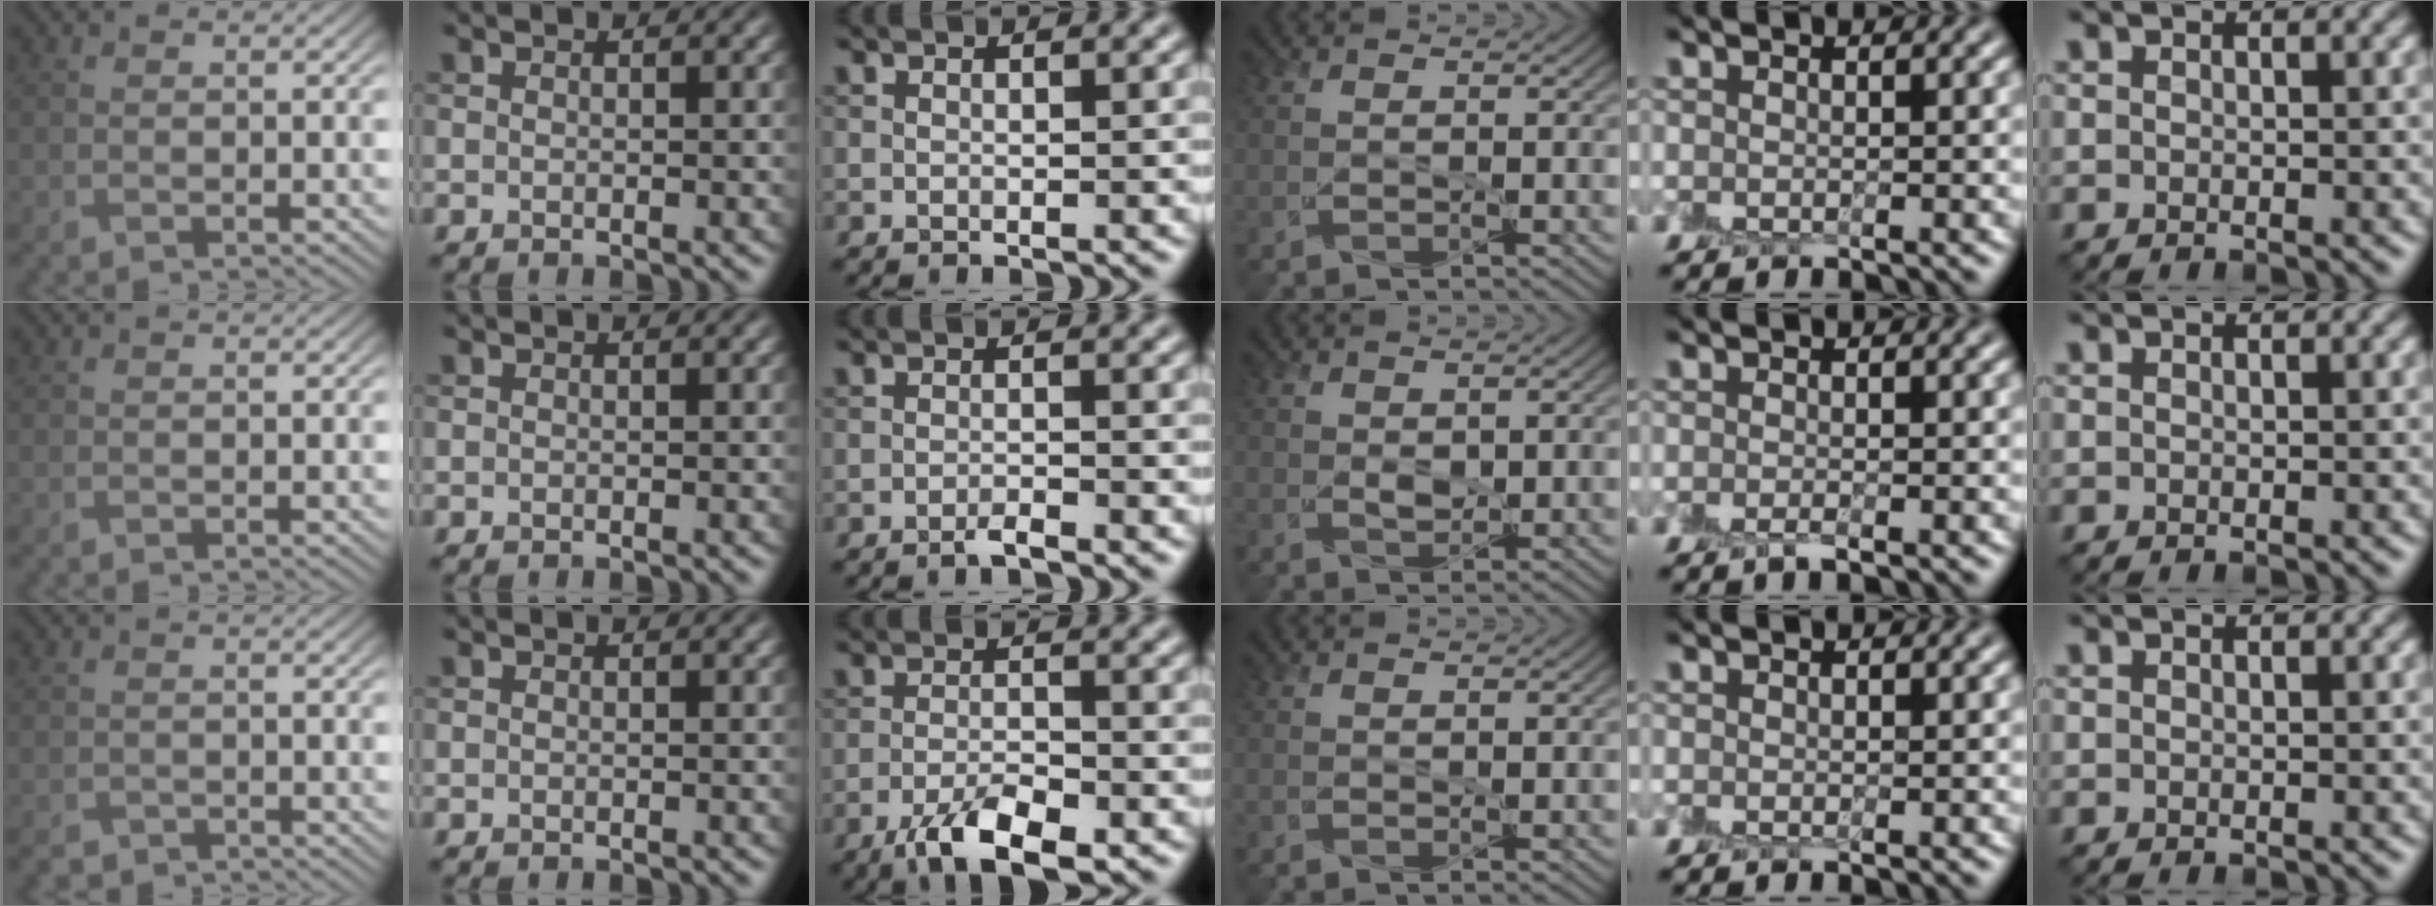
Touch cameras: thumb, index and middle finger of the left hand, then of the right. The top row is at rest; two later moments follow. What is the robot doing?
{"motion": "peel", "object": "envelope seal"}